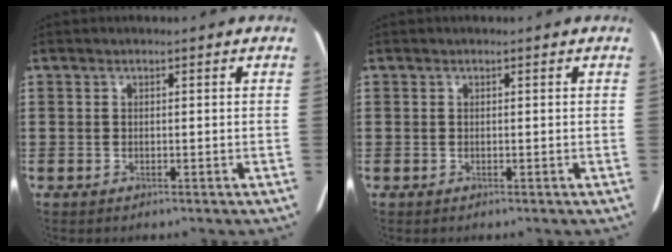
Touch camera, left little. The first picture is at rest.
{"total": 0.0}